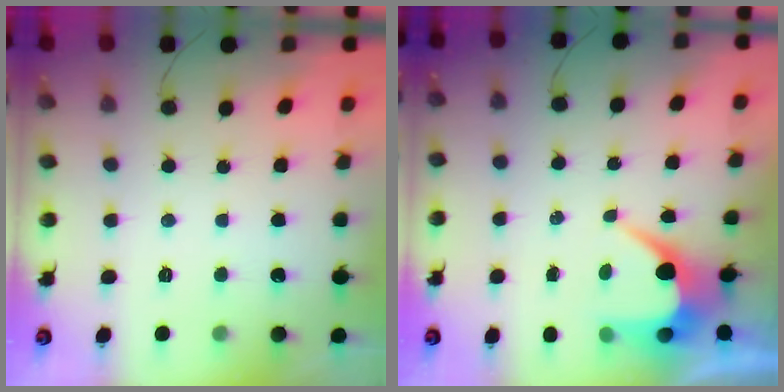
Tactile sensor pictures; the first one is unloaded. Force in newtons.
{"total": 6.3, "press": 6.3, "slide": 0.3}